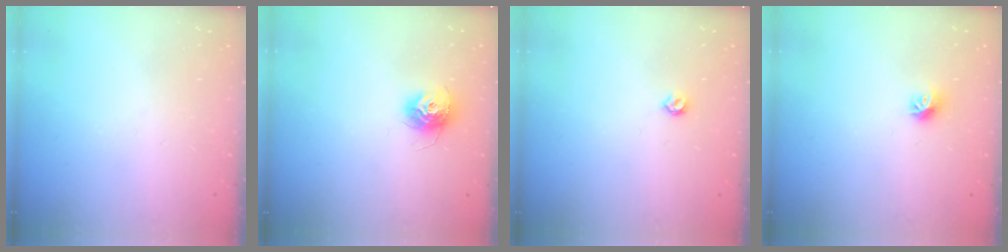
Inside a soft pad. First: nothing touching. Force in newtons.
{"total": 11.0, "press": 11.0, "slide": 0.8}
{"total": 4.2, "press": 4.2, "slide": 0.7}
{"total": 8.0, "press": 7.9, "slide": 0.6}